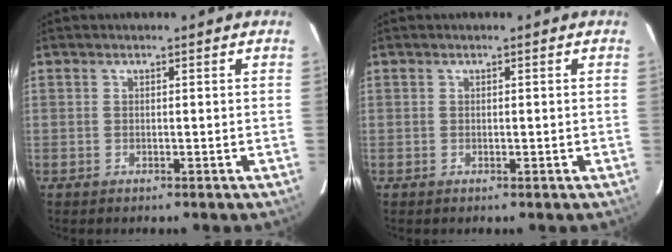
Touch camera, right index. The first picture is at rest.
{"total": 0.0}